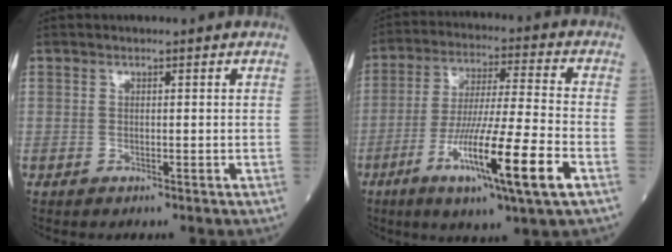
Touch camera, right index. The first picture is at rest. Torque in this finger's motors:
{"motor_torque": [1.84, -0.30, 1.05, 0.21]}